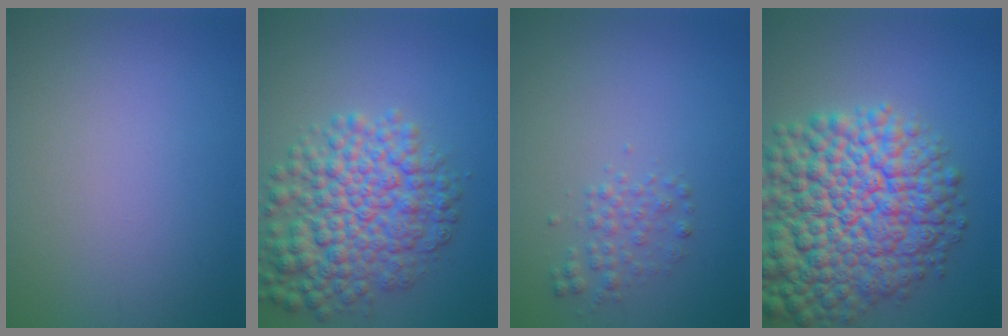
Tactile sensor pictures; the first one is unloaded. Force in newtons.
{"total": 8.1, "press": 8.1, "slide": 0.2}
{"total": 1.6, "press": 1.6, "slide": 0.0}
{"total": 13.6, "press": 13.6, "slide": 0.6}